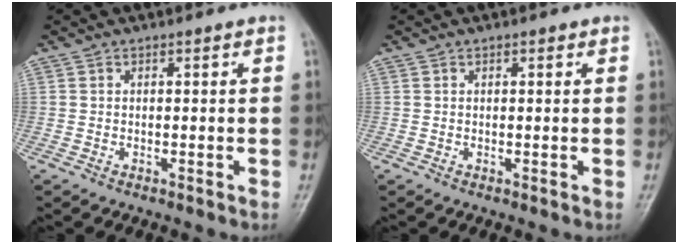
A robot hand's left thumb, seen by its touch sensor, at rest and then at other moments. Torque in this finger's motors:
{"motor_torque": [-0.18, -0.10, -0.22, -0.14, 0.04]}